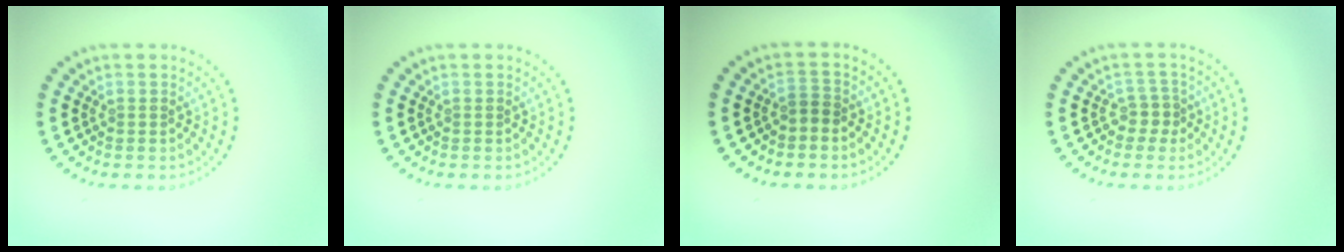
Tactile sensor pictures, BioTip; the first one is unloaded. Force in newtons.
{"total": 0.0}
{"total": 1.3, "press": 1.0, "slide": 0.8}
{"total": 1.6, "press": 1.3, "slide": 1.0}